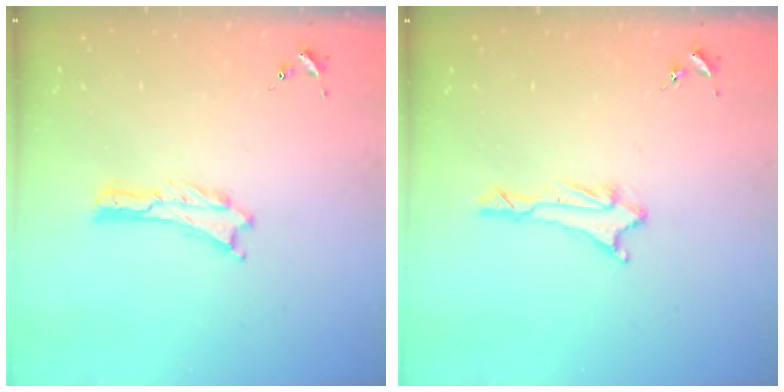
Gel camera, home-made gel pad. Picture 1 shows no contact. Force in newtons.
{"total": 1.9, "press": 1.9, "slide": 0.5}